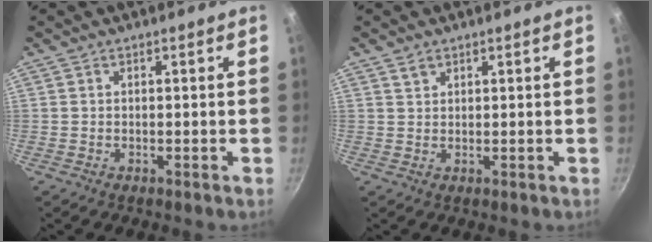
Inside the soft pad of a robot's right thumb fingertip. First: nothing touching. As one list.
[{"total": 1.6, "force": [1.0, 1.0, 0.6], "torque": [-0.006, -0.003, 0.020]}]